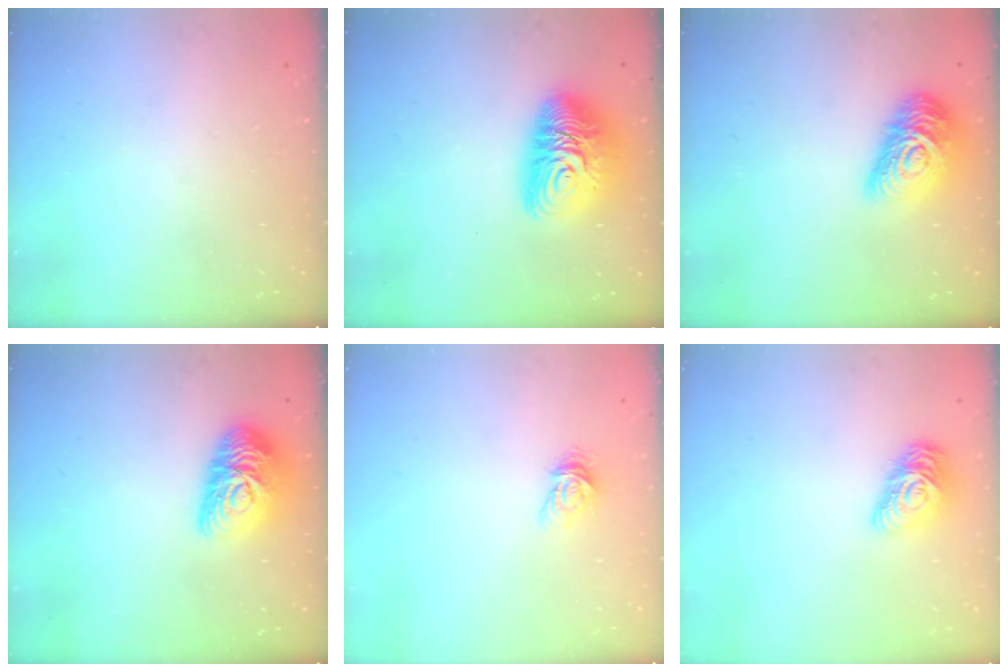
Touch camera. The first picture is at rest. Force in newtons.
{"total": 13.9, "press": 13.9, "slide": 1.1}
{"total": 16.9, "press": 16.9, "slide": 1.2}
{"total": 13.7, "press": 13.7, "slide": 0.9}
{"total": 5.5, "press": 5.5, "slide": 0.4}
{"total": 11.5, "press": 11.5, "slide": 0.4}